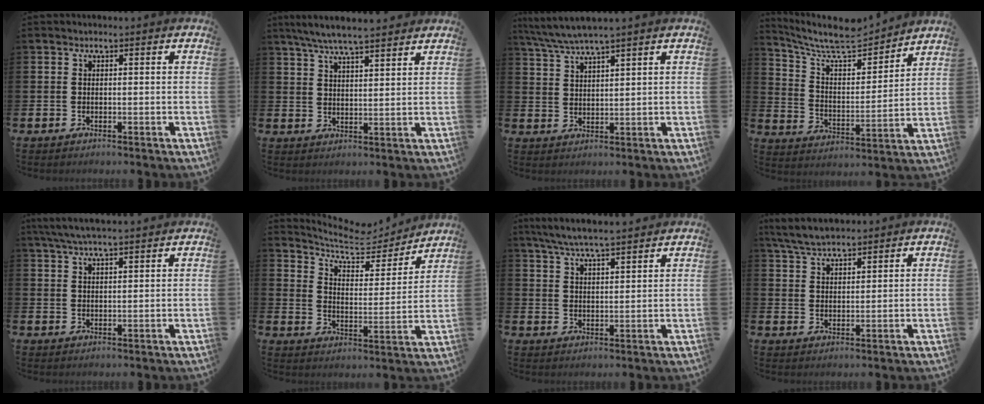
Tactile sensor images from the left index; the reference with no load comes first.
{"total": 6.3, "force": [5.9, 0.6, 2.3], "torque": [-0.056, -0.021, 0.105]}
{"total": 4.6, "force": [4.2, -0.4, 1.8], "torque": [-0.049, -0.014, 0.076]}
{"total": 9.3, "force": [8.3, 2.3, 3.5], "torque": [-0.100, -0.060, 0.142]}
{"total": 5.4, "force": [4.9, 0.5, 2.1], "torque": [-0.048, -0.013, 0.090]}
{"total": 6.7, "force": [5.8, 2.3, 2.4], "torque": [-0.073, -0.043, 0.092]}
{"total": 6.3, "force": [6.0, 0.3, 1.9], "torque": [-0.057, -0.023, 0.108]}
{"total": 5.2, "force": [5.0, 0.8, 1.3], "torque": [-0.043, -0.014, 0.093]}